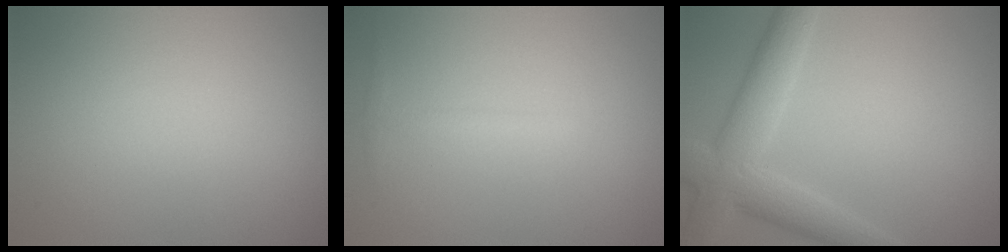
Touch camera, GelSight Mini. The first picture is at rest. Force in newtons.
{"total": 1.1, "press": 1.1, "slide": 0.0}
{"total": 5.7, "press": 5.7, "slide": 0.1}